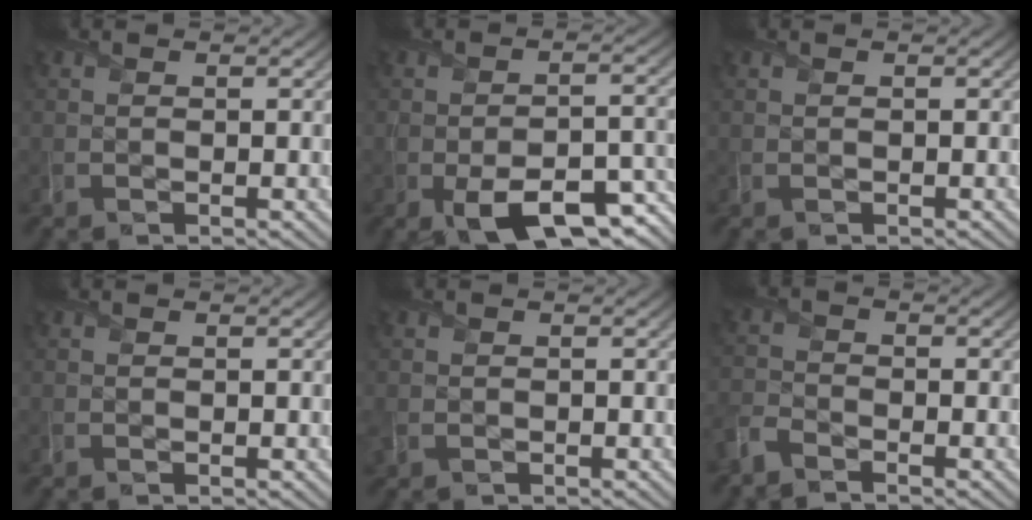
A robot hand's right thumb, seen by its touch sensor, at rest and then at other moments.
{"total": 9.9, "force": [-5.0, 4.6, 7.2], "torque": [-0.120, -0.020, -0.070]}
{"total": 0.0}
{"total": 0.0}
{"total": 1.4, "force": [-0.5, 1.3, 0.5], "torque": [-0.020, -0.006, -0.013]}
{"total": 3.4, "force": [-2.8, 1.1, 1.4], "torque": [-0.037, -0.010, -0.074]}